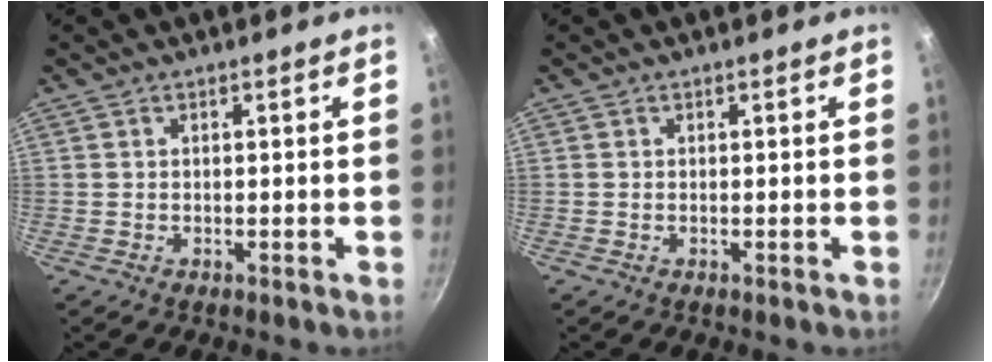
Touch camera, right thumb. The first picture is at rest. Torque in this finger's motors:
{"motor_torque": [0.22, 0.00, -0.04, -0.72, -0.05]}